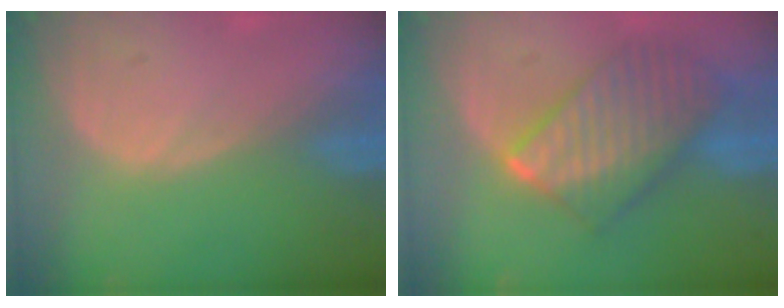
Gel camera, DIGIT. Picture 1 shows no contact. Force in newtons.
{"total": 10.0, "press": 9.9, "slide": 0.8}